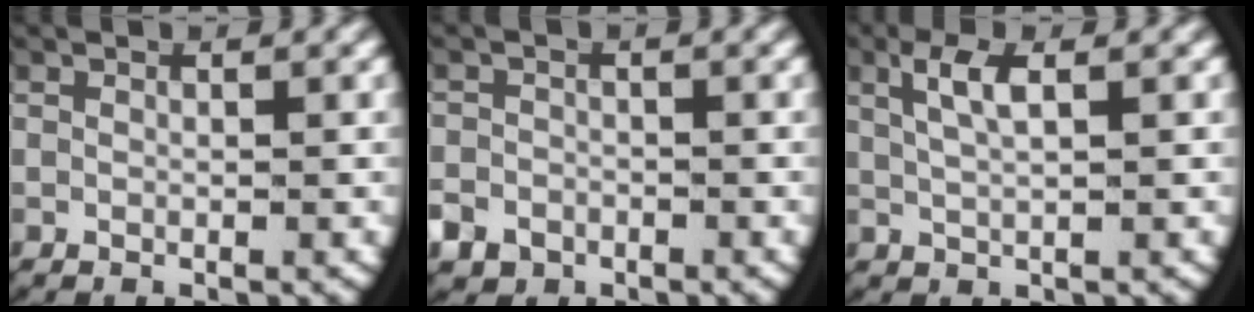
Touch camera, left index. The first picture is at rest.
{"total": 2.9, "force": [-1.7, 2.3, 0.5], "torque": [-0.023, -0.018, -0.025]}
{"total": 2.8, "force": [1.1, 0.8, 2.4], "torque": [-0.050, 0.006, 0.023]}